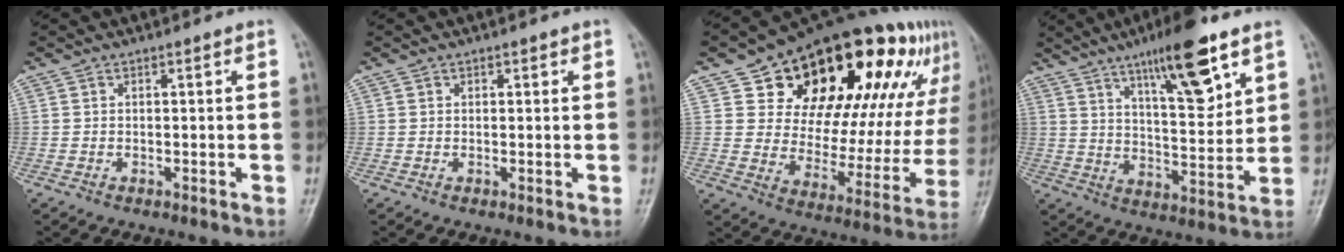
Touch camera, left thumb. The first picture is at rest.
{"total": 1.1, "force": [0.5, 0.9, 0.3], "torque": [0.011, -0.001, 0.003]}
{"total": 30.9, "force": [16.6, 16.3, 20.3], "torque": [-0.245, -0.023, 0.247]}
{"total": 15.6, "force": [9.0, 3.8, 12.1], "torque": [-0.173, -0.045, 0.147]}